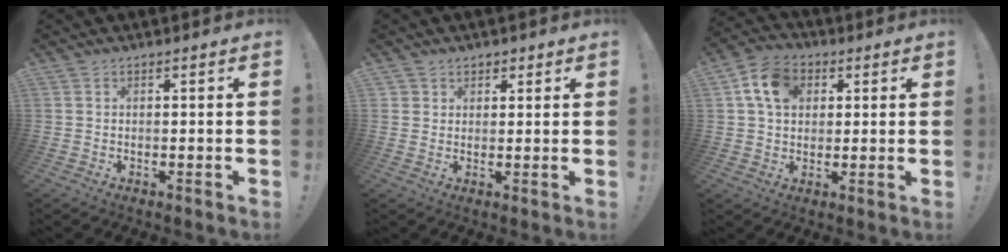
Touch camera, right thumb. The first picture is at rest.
{"total": 3.1, "force": [1.6, 2.6, 0.2], "torque": [0.004, -0.008, 0.028]}
{"total": 11.0, "force": [3.5, 8.1, 6.4], "torque": [-0.107, 0.009, 0.071]}